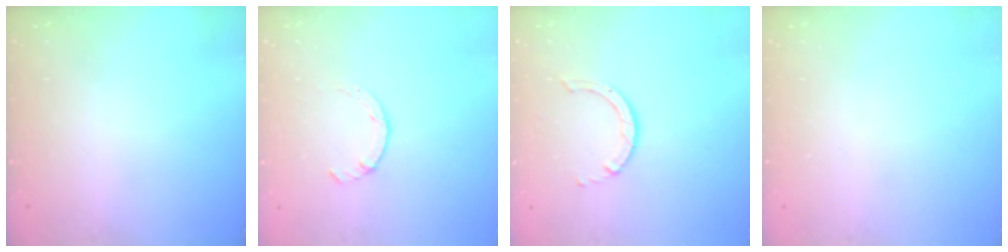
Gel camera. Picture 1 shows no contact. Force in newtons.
{"total": 2.2, "press": 2.1, "slide": 0.4}
{"total": 1.4, "press": 1.4, "slide": 0.2}
{"total": 0.0}